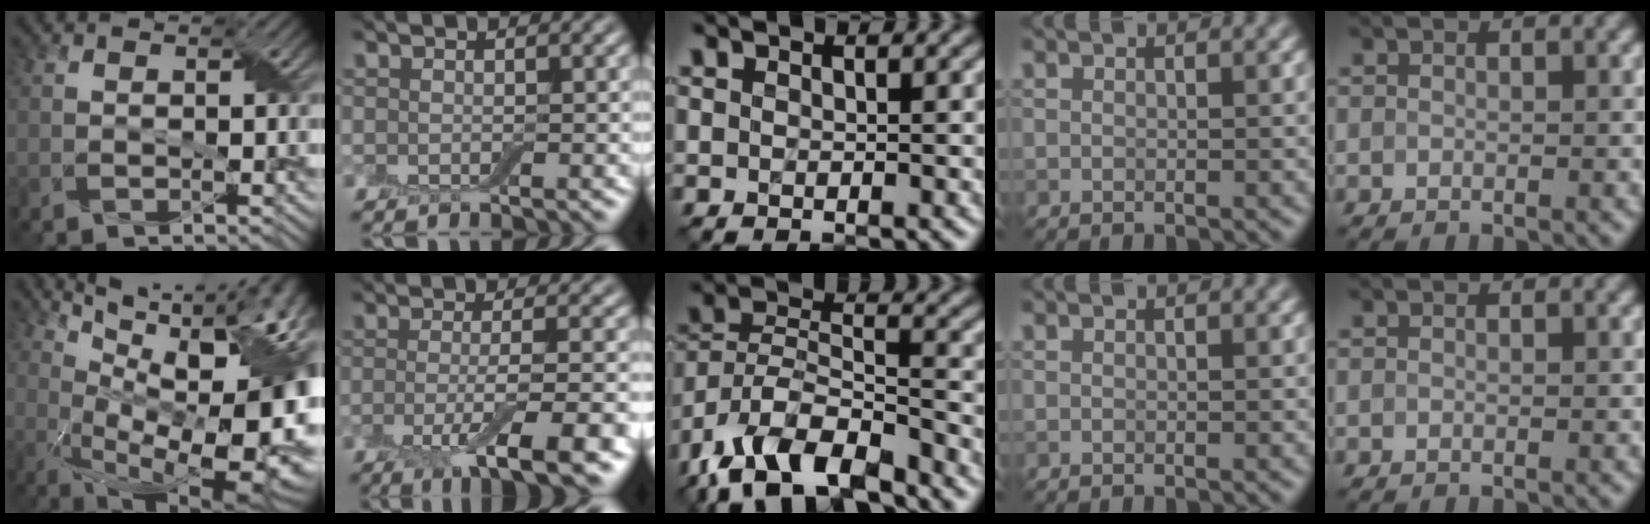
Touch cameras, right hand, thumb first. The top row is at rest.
{"thumb": {"total": 18.6, "force": [3.8, 6.4, 17.1], "torque": [-0.231, 0.007, 0.076]}, "index": {"total": 7.4, "force": [-3.0, 1.5, 6.5], "torque": [-0.098, -0.007, -0.053]}, "middle": {"total": 11.8, "force": [-8.8, 4.8, 6.3], "torque": [-0.121, 0.007, -0.161]}}